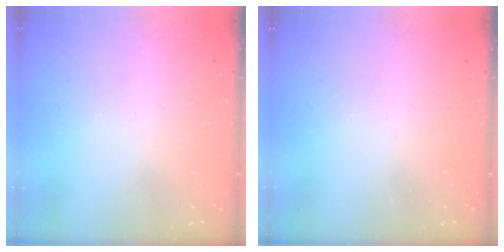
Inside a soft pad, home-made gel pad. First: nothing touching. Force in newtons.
{"total": 0.0}